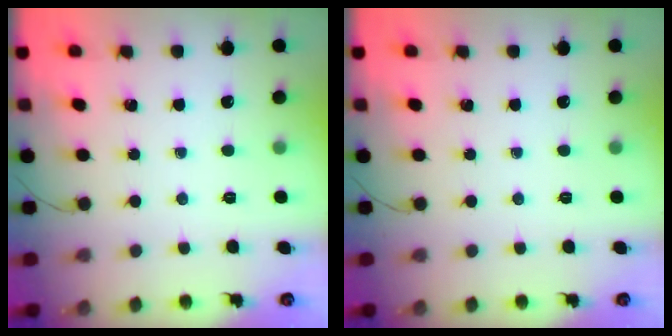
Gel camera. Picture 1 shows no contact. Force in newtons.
{"total": 0.0}